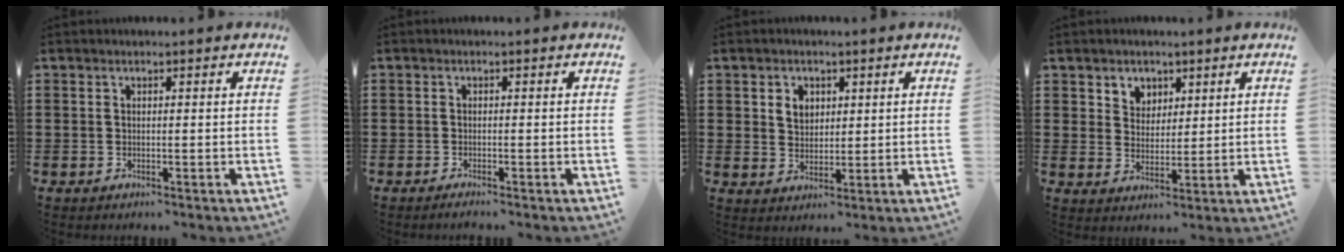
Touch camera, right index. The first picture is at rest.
{"total": 0.8, "force": [-0.7, -0.1, 0.2], "torque": [-0.005, -0.005, -0.014]}
{"total": 3.2, "force": [1.4, 2.6, 1.3], "torque": [-0.034, 0.011, 0.023]}
{"total": 3.7, "force": [2.3, 2.9, 0.1], "torque": [-0.019, 0.010, 0.043]}